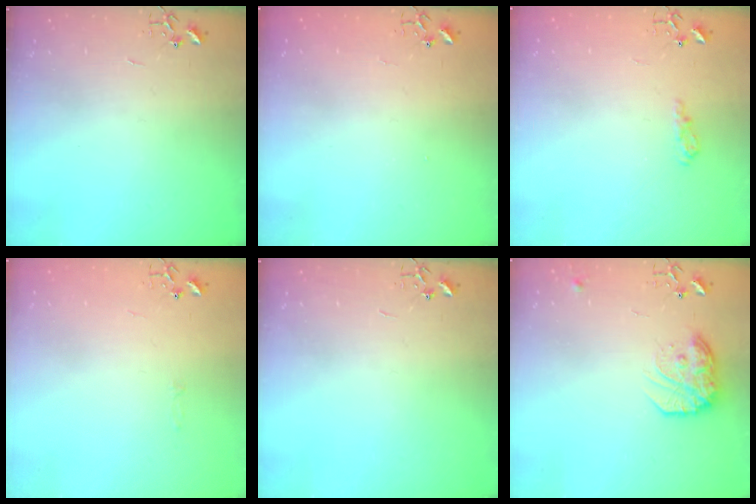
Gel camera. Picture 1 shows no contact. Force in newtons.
{"total": 1.3, "press": 1.2, "slide": 0.1}
{"total": 9.8, "press": 9.7, "slide": 1.0}
{"total": 2.8, "press": 2.8, "slide": 0.4}
{"total": 0.0}
{"total": 15.0, "press": 15.0, "slide": 1.2}